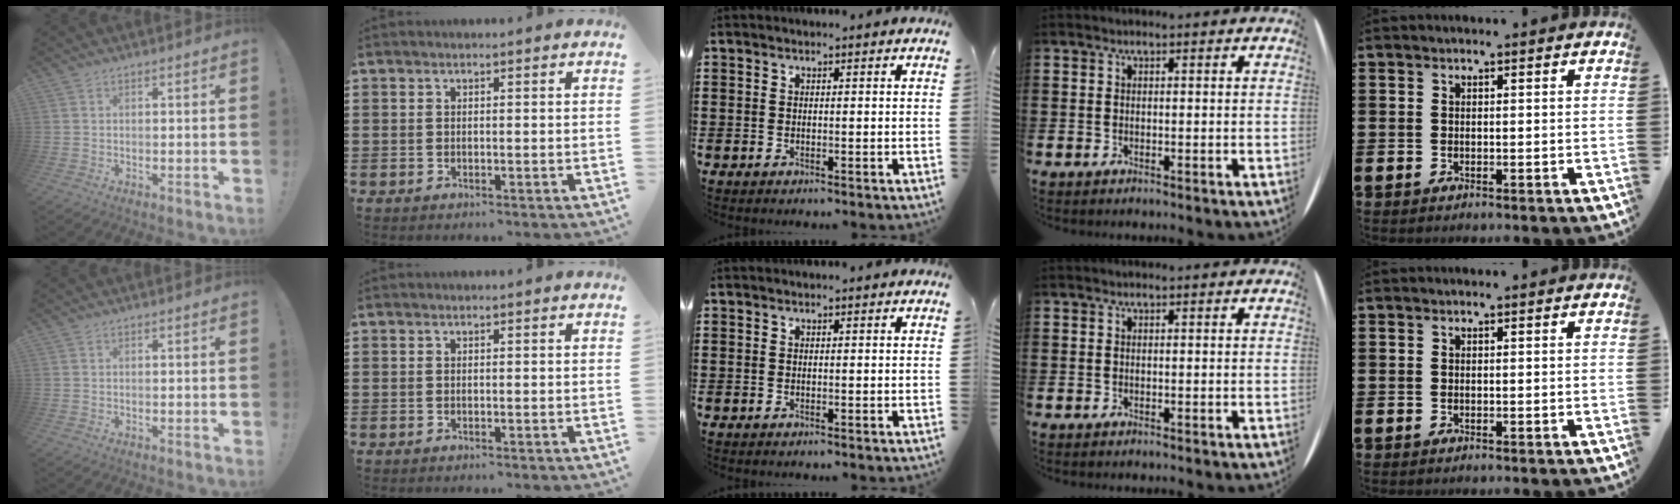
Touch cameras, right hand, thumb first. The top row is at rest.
{}